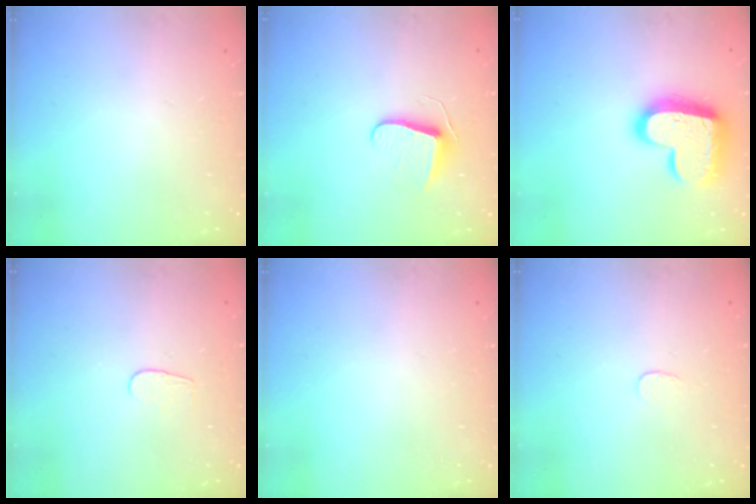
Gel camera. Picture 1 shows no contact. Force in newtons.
{"total": 7.5, "press": 7.4, "slide": 0.6}
{"total": 18.3, "press": 18.2, "slide": 1.2}
{"total": 3.6, "press": 3.6, "slide": 0.3}
{"total": 0.0}
{"total": 2.6, "press": 2.6, "slide": 0.2}